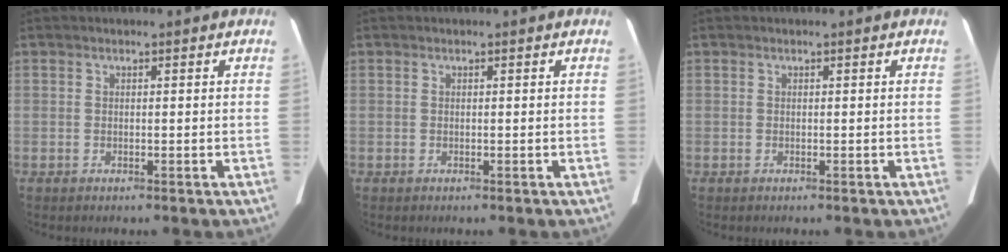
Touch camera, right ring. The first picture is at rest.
{"total": 0.0}
{"total": 0.0}